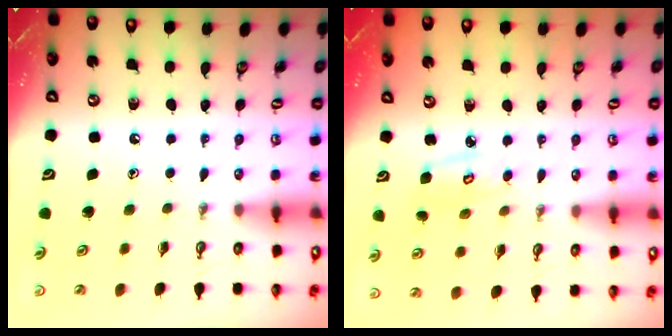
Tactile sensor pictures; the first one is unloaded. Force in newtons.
{"total": 3.4, "press": 3.4, "slide": 0.4}